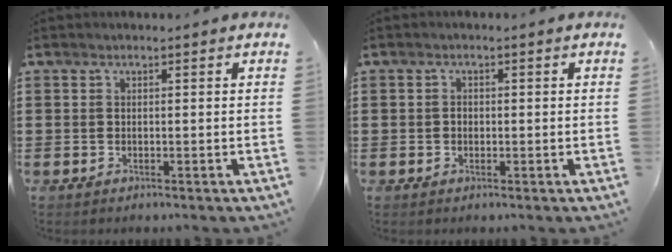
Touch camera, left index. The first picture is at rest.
{"total": 0.9, "force": [0.0, 0.7, 0.6], "torque": [-0.013, 0.004, -0.001]}